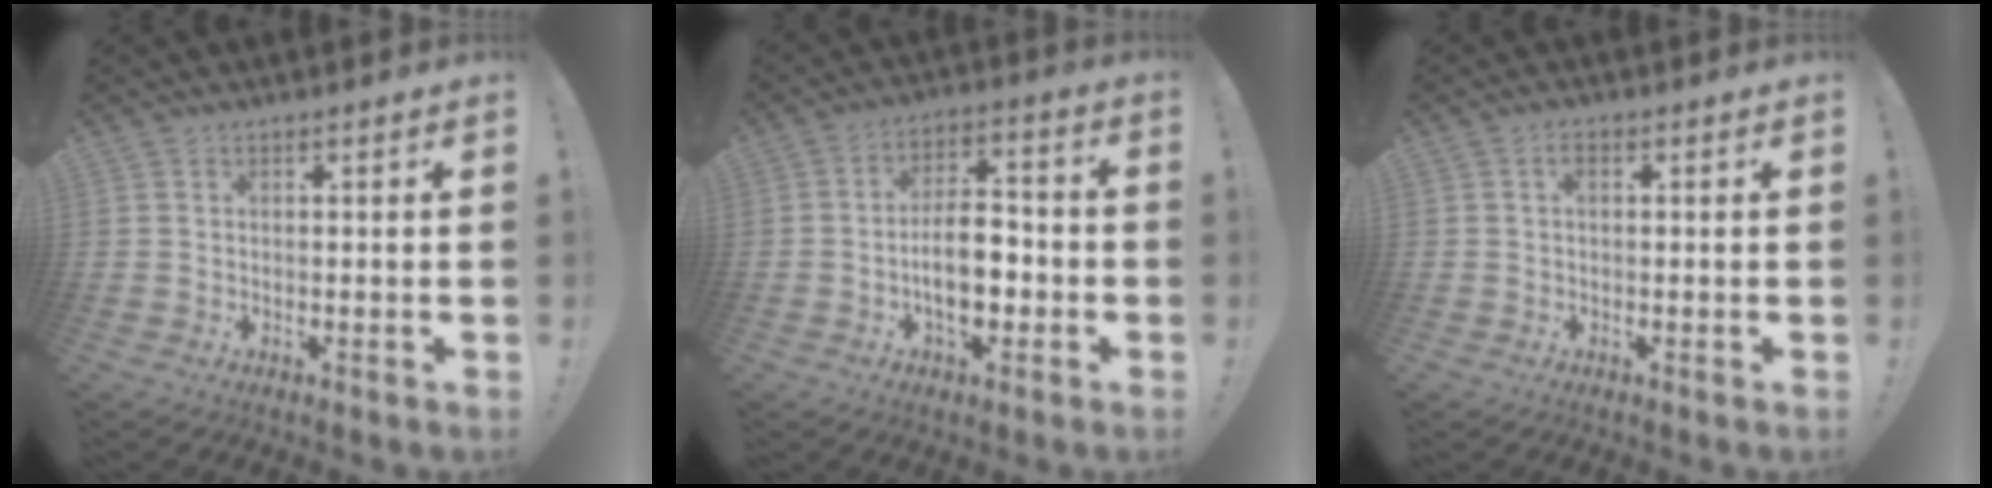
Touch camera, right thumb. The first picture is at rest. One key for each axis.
{"total": 11.9, "fx": -3.3, "fy": 6.7, "fz": 9.3, "tx": -0.149, "ty": 0.012, "tz": -0.061}
{"total": 1.3, "fx": 0.3, "fy": 0.6, "fz": 1.1, "tx": -0.016, "ty": 0.001, "tz": 0.002}